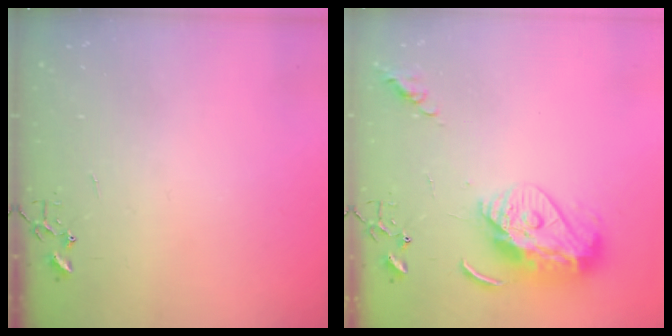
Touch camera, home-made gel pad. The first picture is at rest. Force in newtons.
{"total": 12.3, "press": 12.2, "slide": 1.1}